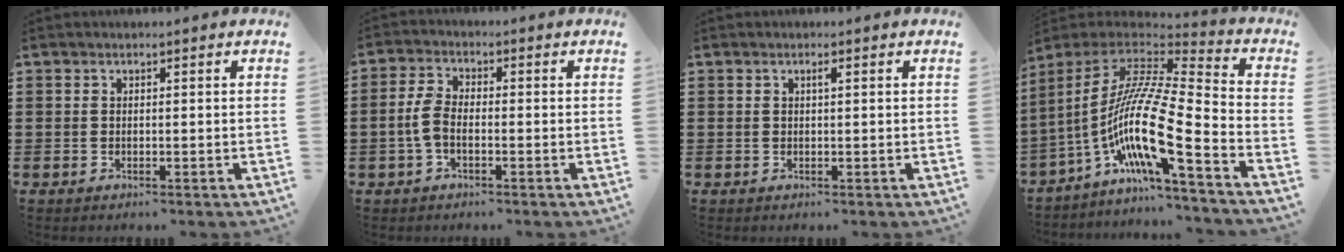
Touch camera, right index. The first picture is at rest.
{"total": 4.0, "force": [-1.3, 1.8, 3.4], "torque": [-0.088, -0.006, -0.031]}
{"total": 0.7, "force": [0.2, 0.1, 0.7], "torque": [-0.013, 0.000, 0.004]}
{"total": 15.1, "force": [-6.3, 2.9, 13.4], "torque": [-0.293, -0.018, -0.132]}